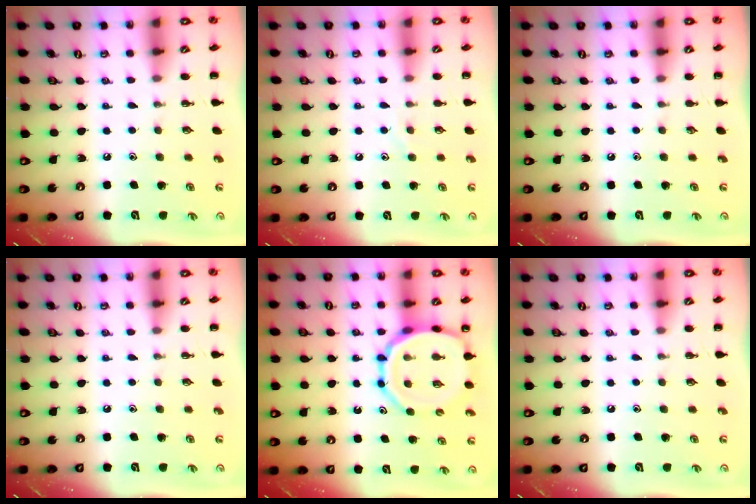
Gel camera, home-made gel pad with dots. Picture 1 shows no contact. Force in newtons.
{"total": 5.4, "press": 5.3, "slide": 0.9}
{"total": 0.0}
{"total": 0.0}
{"total": 13.8, "press": 13.4, "slide": 3.3}
{"total": 0.0}